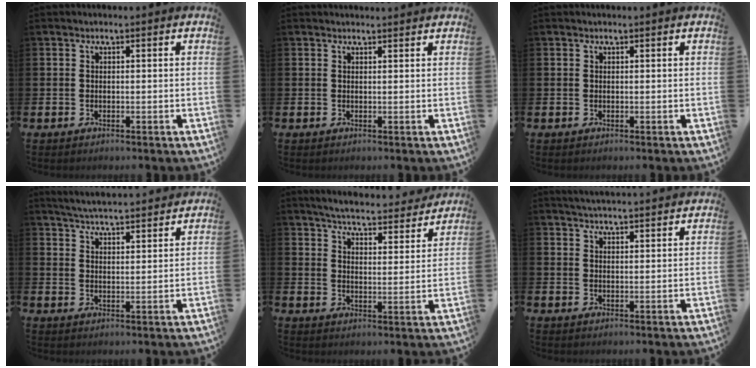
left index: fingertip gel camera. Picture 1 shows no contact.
{"total": 0.5, "force": [0.5, -0.1, 0.1], "torque": [0.009, -0.003, 0.008]}
{"total": 0.0}
{"total": 5.0, "force": [5.0, 0.0, 0.4], "torque": [-0.027, -0.029, 0.090]}
{"total": 5.6, "force": [5.4, 0.5, 1.4], "torque": [-0.042, -0.041, 0.091]}
{"total": 3.3, "force": [3.3, -0.3, 0.1], "torque": [-0.006, -0.021, 0.059]}